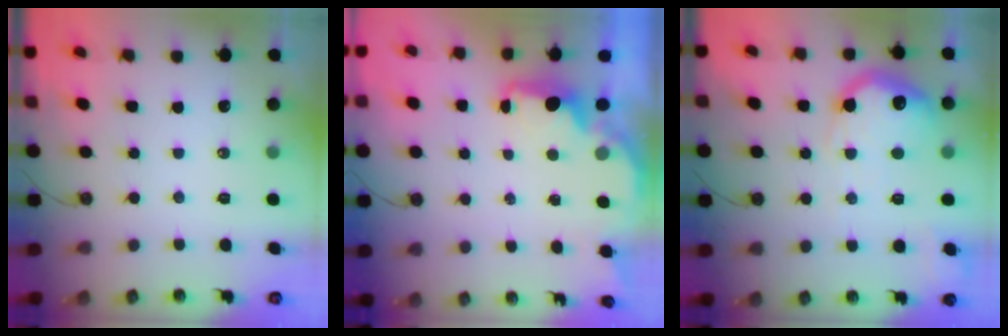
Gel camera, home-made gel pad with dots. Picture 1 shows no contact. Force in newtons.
{"total": 2.2, "press": 2.1, "slide": 0.6}
{"total": 18.2, "press": 18.2, "slide": 1.6}